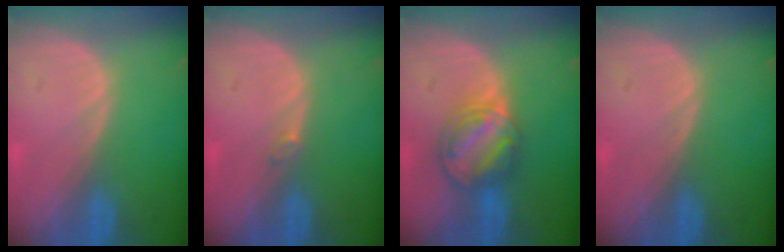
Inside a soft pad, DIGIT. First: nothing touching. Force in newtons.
{"total": 0.6, "press": 0.6, "slide": 0.1}
{"total": 7.4, "press": 6.6, "slide": 3.2}
{"total": 0.0}